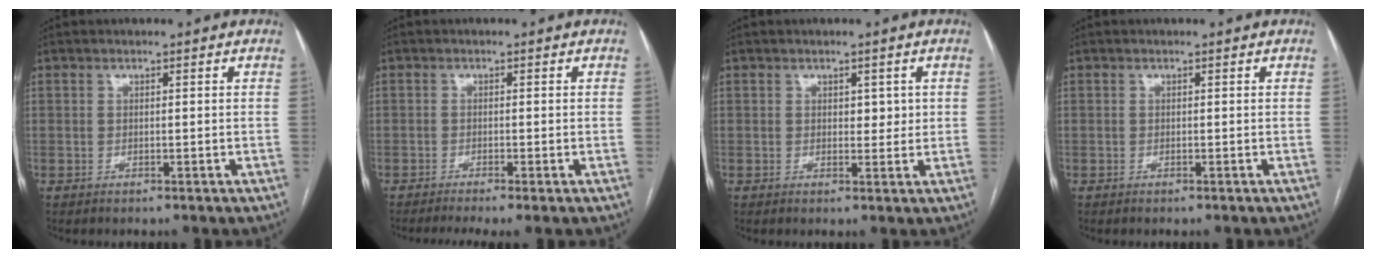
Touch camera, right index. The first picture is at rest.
{"total": 4.7, "force": [-3.6, -0.1, 3.0], "torque": [-0.043, -0.008, -0.057]}
{"total": 2.2, "force": [0.6, 1.4, 1.6], "torque": [-0.014, 0.000, 0.008]}
{"total": 0.0}